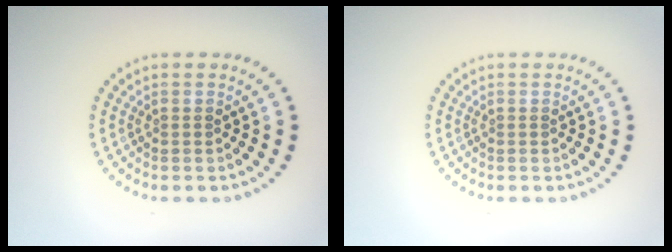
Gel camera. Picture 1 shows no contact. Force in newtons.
{"total": 0.0}